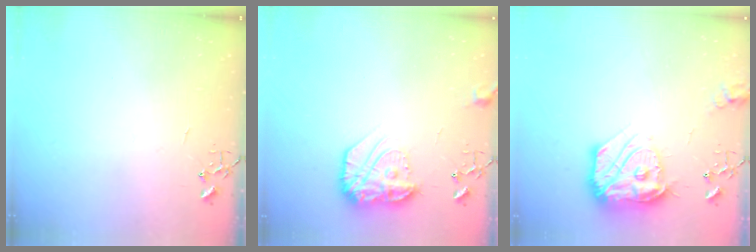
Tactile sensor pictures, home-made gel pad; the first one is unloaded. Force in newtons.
{"total": 15.1, "press": 15.0, "slide": 1.0}
{"total": 18.7, "press": 18.6, "slide": 1.8}